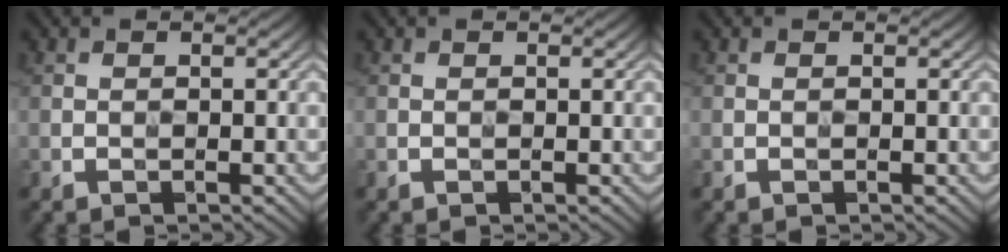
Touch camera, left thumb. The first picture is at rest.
{"total": 0.0}
{"total": 0.0}